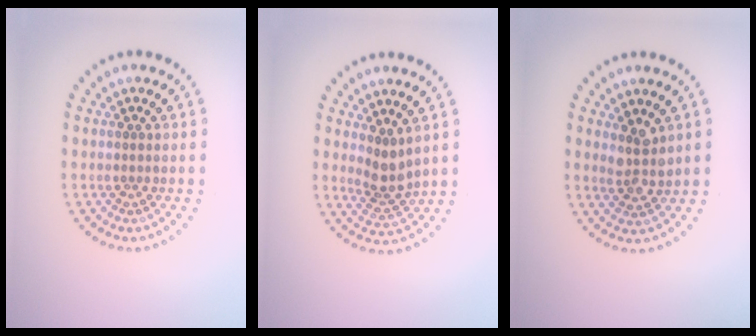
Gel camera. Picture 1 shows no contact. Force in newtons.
{"total": 2.6, "press": 2.0, "slide": 1.7}
{"total": 2.5, "press": 2.1, "slide": 1.3}